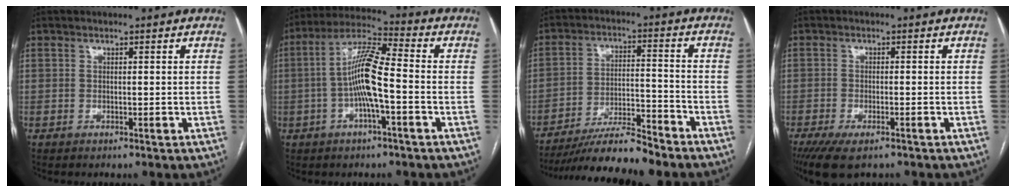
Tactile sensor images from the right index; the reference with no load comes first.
{"total": 9.9, "force": [-1.7, 1.3, 9.7], "torque": [-0.190, 0.018, -0.036]}
{"total": 11.6, "force": [-10.4, 0.2, 5.2], "torque": [-0.080, -0.003, -0.179]}
{"total": 7.6, "force": [-5.4, 2.4, 4.7], "torque": [-0.076, -0.015, -0.085]}